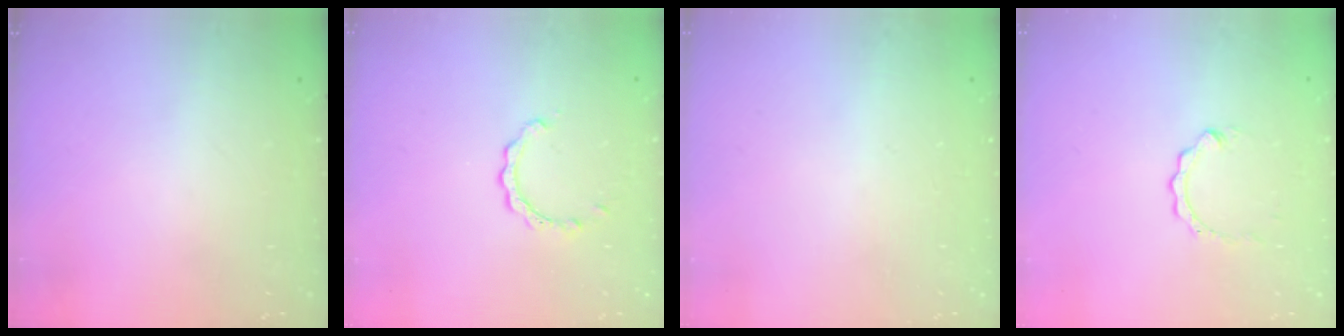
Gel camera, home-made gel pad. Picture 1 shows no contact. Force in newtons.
{"total": 3.0, "press": 3.0, "slide": 0.1}
{"total": 1.7, "press": 1.6, "slide": 0.8}
{"total": 2.3, "press": 2.3, "slide": 0.2}